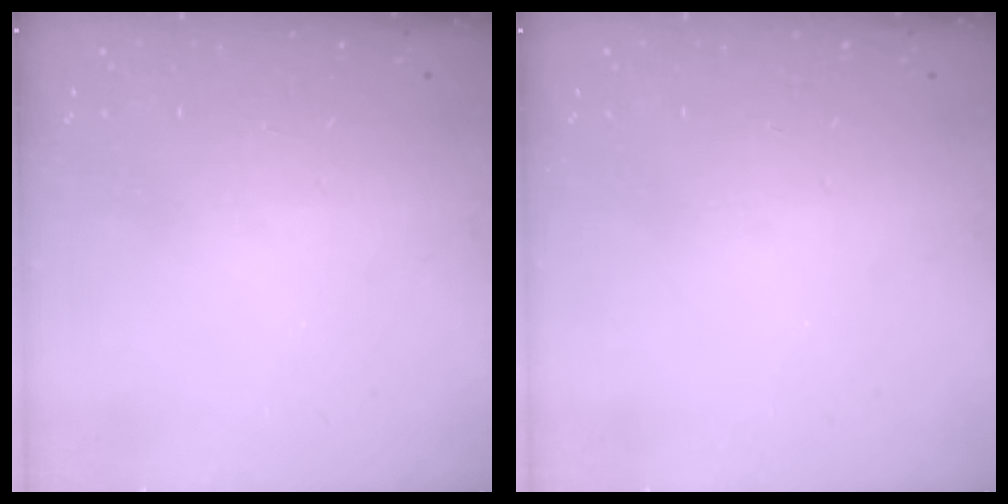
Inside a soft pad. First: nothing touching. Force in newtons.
{"total": 0.0}